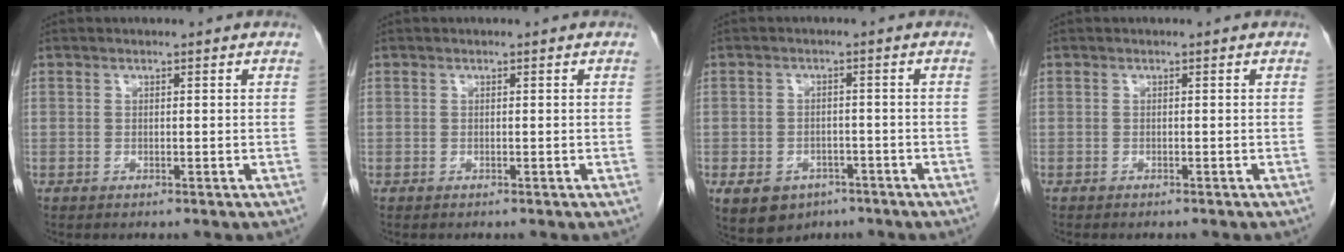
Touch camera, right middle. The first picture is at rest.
{"total": 0.0}
{"total": 11.3, "force": [-5.7, 8.7, 4.4], "torque": [-0.112, 0.002, -0.076]}
{"total": 1.9, "force": [-1.7, 0.5, 0.8], "torque": [-0.016, -0.004, -0.018]}